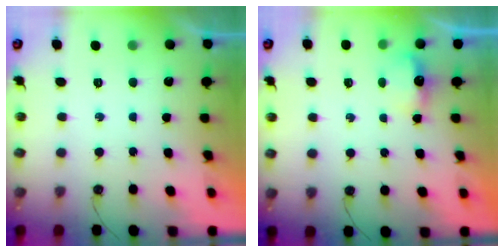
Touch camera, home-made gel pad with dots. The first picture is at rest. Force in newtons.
{"total": 4.6, "press": 4.5, "slide": 0.8}